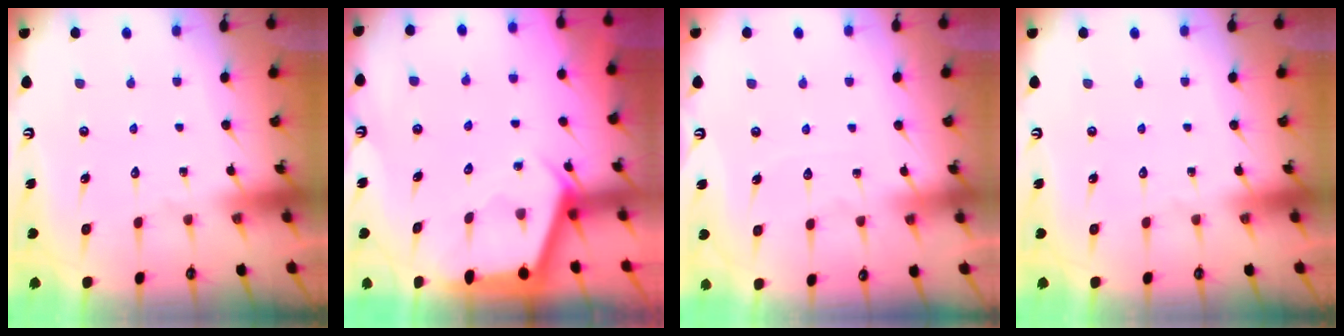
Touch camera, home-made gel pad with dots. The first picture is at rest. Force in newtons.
{"total": 2.7, "press": 2.6, "slide": 0.3}
{"total": 3.8, "press": 3.8, "slide": 0.4}
{"total": 0.0}